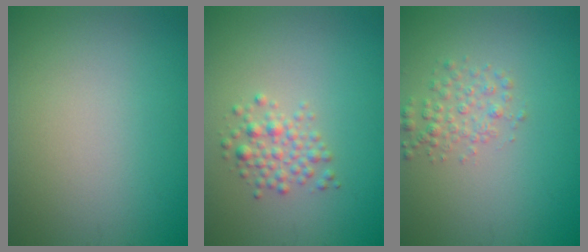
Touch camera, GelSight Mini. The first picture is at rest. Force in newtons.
{"total": 2.1, "press": 2.1, "slide": 0.2}
{"total": 2.0, "press": 2.0, "slide": 0.1}